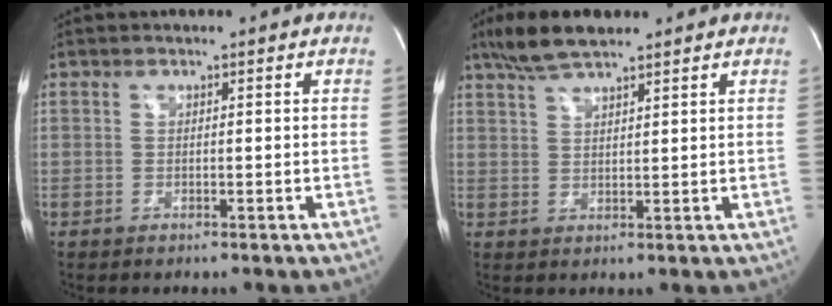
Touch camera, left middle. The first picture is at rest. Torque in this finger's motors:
{"motor_torque": [0.43, -0.31, 0.03, 0.05]}